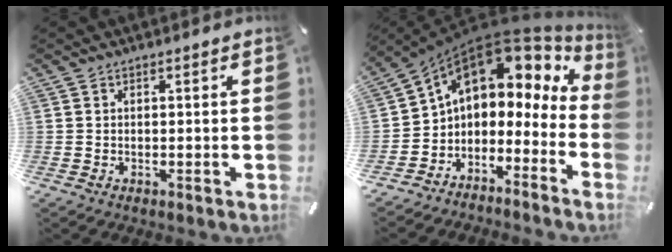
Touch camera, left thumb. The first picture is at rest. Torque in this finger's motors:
{"motor_torque": [1.23, 3.78, 1.58, -0.02, 0.44]}